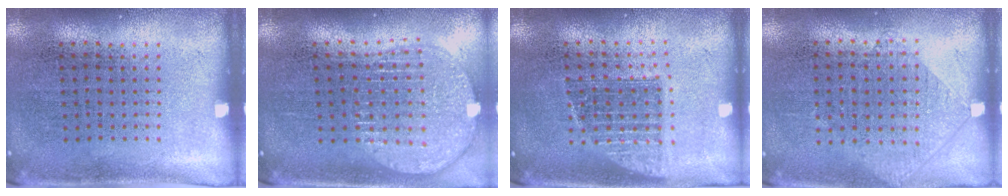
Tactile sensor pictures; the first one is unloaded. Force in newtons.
{"total": 1.9, "press": 1.6, "slide": 1.0}
{"total": 1.3, "press": 1.1, "slide": 0.7}
{"total": 0.9, "press": 0.8, "slide": 0.3}